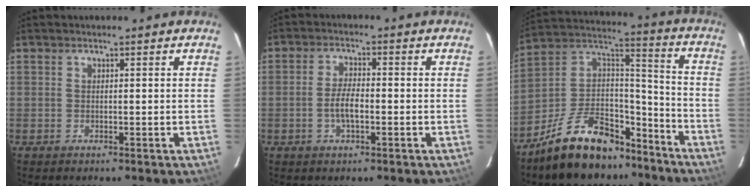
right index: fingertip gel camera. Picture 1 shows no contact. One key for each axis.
{"total": 4.4, "fx": -1.4, "fy": 1.5, "fz": 3.9, "tx": -0.081, "ty": 0.002, "tz": -0.025}
{"total": 20.6, "fx": -14.8, "fy": 9.9, "fz": 10.5, "tx": -0.210, "ty": 0.049, "tz": -0.227}